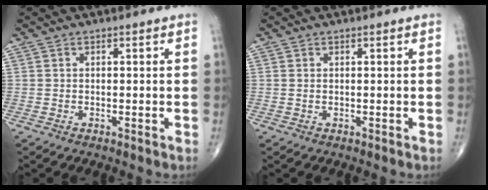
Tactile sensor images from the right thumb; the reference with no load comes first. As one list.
[{"total": 0.0}]